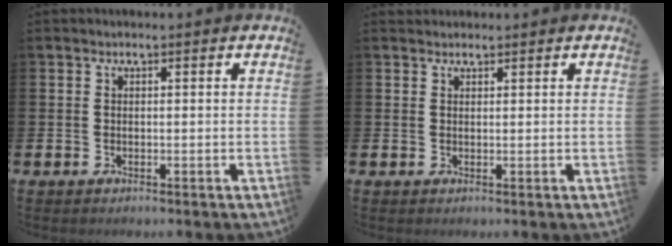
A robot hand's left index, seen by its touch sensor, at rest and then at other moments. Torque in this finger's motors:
{"motor_torque": [0.05, 0.10, -0.13, -0.01]}